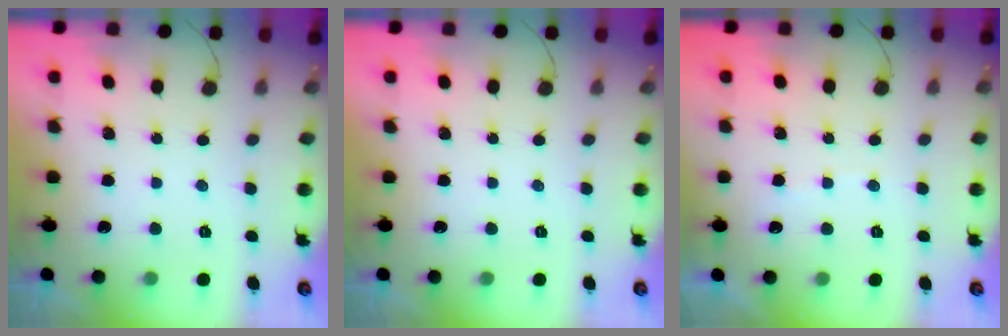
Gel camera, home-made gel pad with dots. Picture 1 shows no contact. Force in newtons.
{"total": 0.0}
{"total": 3.1, "press": 3.1, "slide": 0.4}